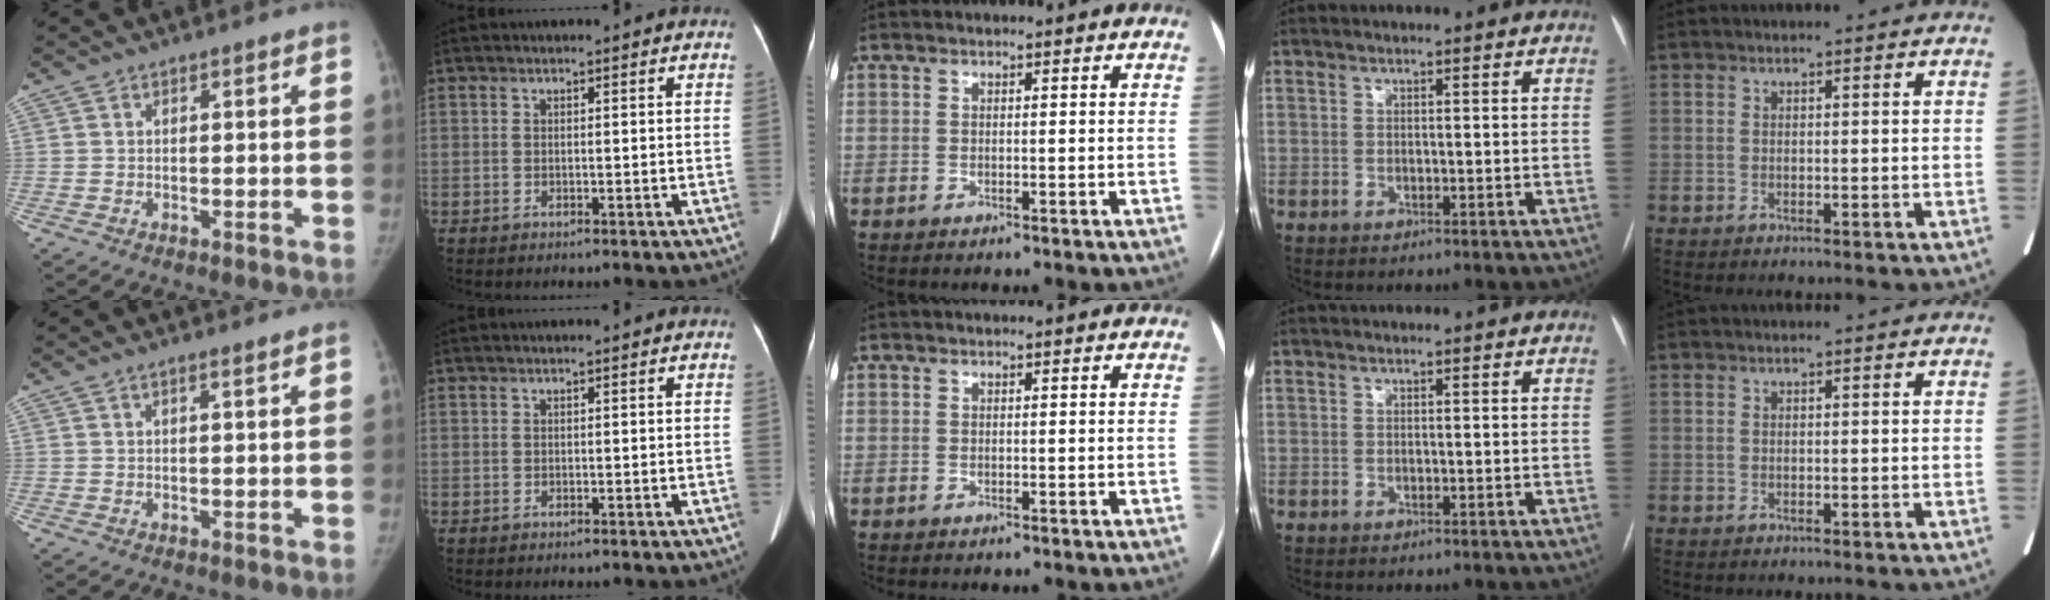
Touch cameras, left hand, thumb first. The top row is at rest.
{"thumb": {"total": 1.2, "force": [0.8, 0.2, 0.8], "torque": [-0.017, 0.002, 0.015]}}